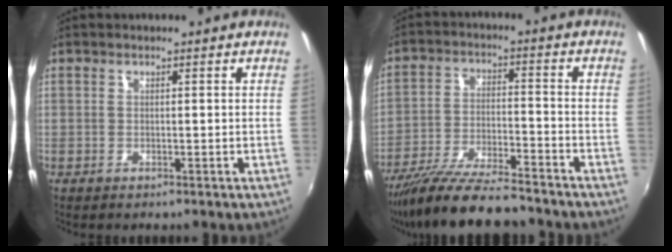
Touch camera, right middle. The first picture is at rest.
{"total": 14.7, "force": [-12.9, 2.2, 6.7], "torque": [-0.143, -0.026, -0.223]}